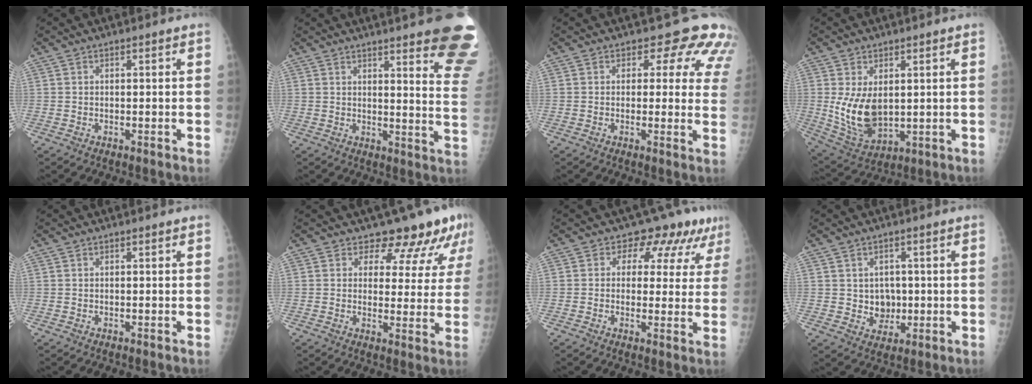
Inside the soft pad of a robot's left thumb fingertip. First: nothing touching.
{"total": 20.7, "force": [15.6, 3.4, 13.3], "torque": [-0.130, -0.099, 0.170]}
{"total": 10.1, "force": [7.8, 5.5, 3.2], "torque": [0.018, -0.029, 0.056]}
{"total": 10.7, "force": [1.3, 6.7, 8.2], "torque": [-0.139, -0.021, 0.044]}
{"total": 0.0}
{"total": 9.5, "force": [7.9, 4.6, 2.8], "torque": [0.004, -0.047, 0.080]}
{"total": 9.0, "force": [5.9, 5.6, 3.8], "torque": [-0.003, -0.021, 0.056]}
{"total": 4.9, "force": [0.3, 4.4, 2.2], "torque": [-0.005, -0.001, 0.011]}